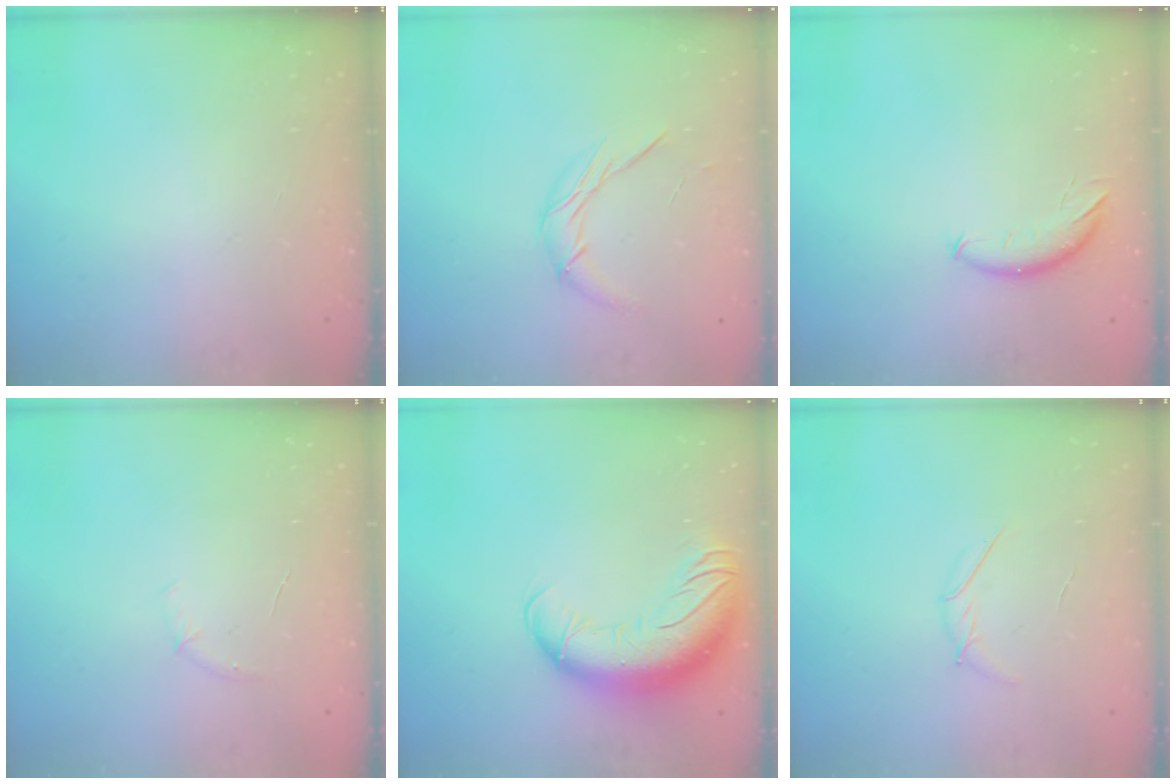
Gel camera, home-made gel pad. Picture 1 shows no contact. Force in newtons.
{"total": 7.9, "press": 7.9, "slide": 0.2}
{"total": 7.5, "press": 7.5, "slide": 0.6}
{"total": 3.8, "press": 3.6, "slide": 1.2}
{"total": 16.7, "press": 16.2, "slide": 4.0}
{"total": 4.1, "press": 4.0, "slide": 1.0}